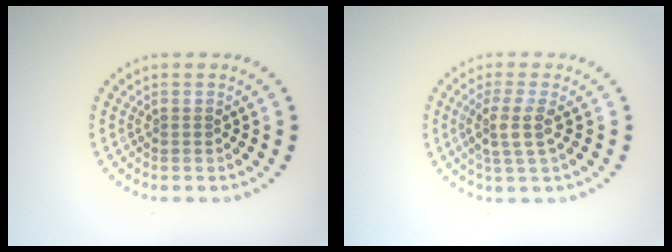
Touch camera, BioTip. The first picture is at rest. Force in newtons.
{"total": 2.6, "press": 2.1, "slide": 1.6}